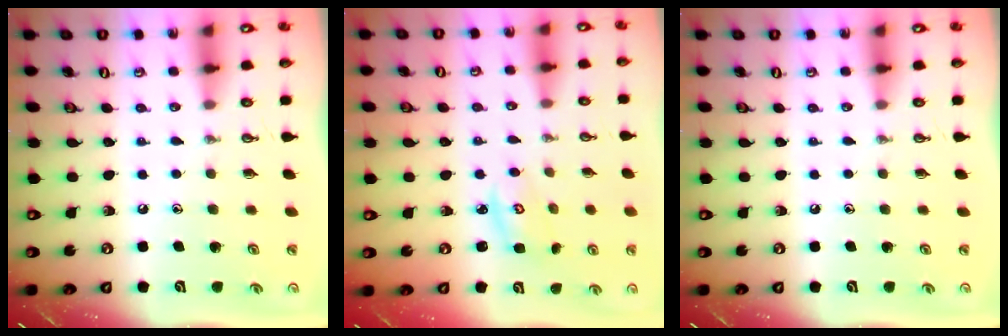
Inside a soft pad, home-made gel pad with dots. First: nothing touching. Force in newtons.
{"total": 3.0, "press": 3.0, "slide": 0.3}
{"total": 0.0}